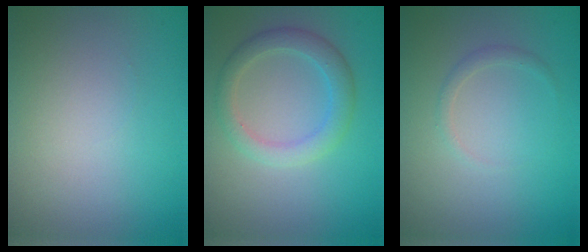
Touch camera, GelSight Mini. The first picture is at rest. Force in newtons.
{"total": 3.0, "press": 2.9, "slide": 0.3}
{"total": 0.8, "press": 0.8, "slide": 0.2}